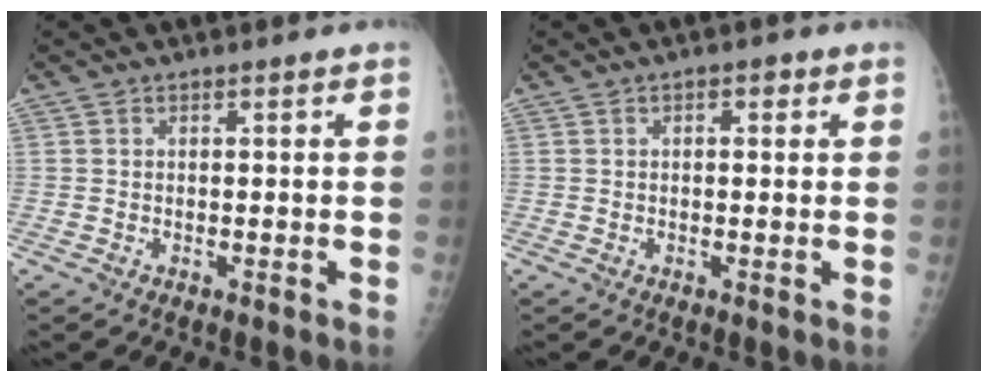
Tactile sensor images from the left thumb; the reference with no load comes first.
{"total": 2.3, "force": [0.8, 1.5, 1.6], "torque": [-0.007, 0.003, 0.007]}